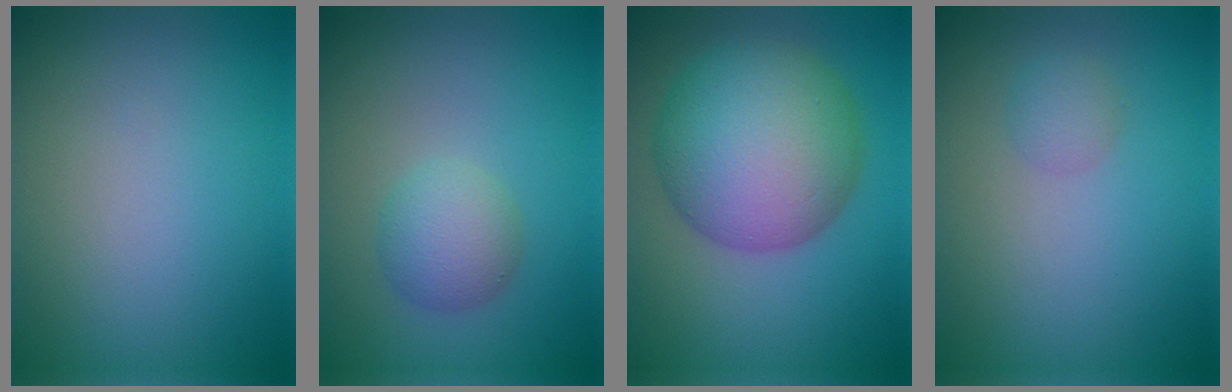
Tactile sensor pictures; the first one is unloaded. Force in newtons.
{"total": 3.0, "press": 3.0, "slide": 0.1}
{"total": 11.5, "press": 11.5, "slide": 0.2}
{"total": 1.3, "press": 1.3, "slide": 0.0}